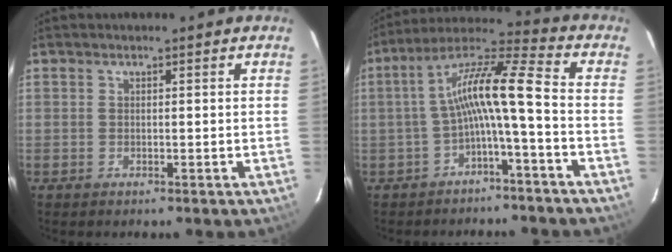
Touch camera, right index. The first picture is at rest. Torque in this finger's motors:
{"motor_torque": [0.85, -0.44, 0.75, 0.21]}